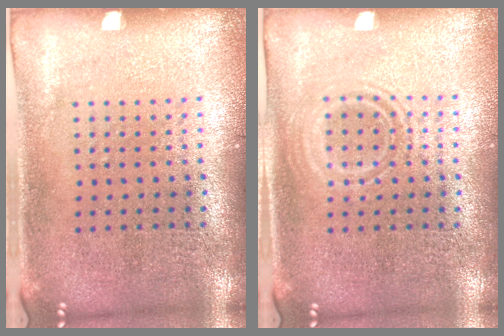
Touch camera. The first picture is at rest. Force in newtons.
{"total": 1.1, "press": 1.0, "slide": 0.5}